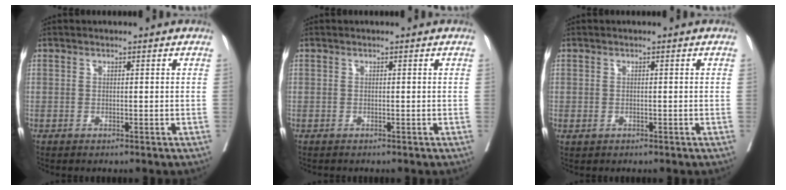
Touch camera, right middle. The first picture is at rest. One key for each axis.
{"total": 0.0}
{"total": 0.6, "fx": -0.2, "fy": 0.4, "fz": 0.4, "tx": -0.009, "ty": 0.000, "tz": 0.004}